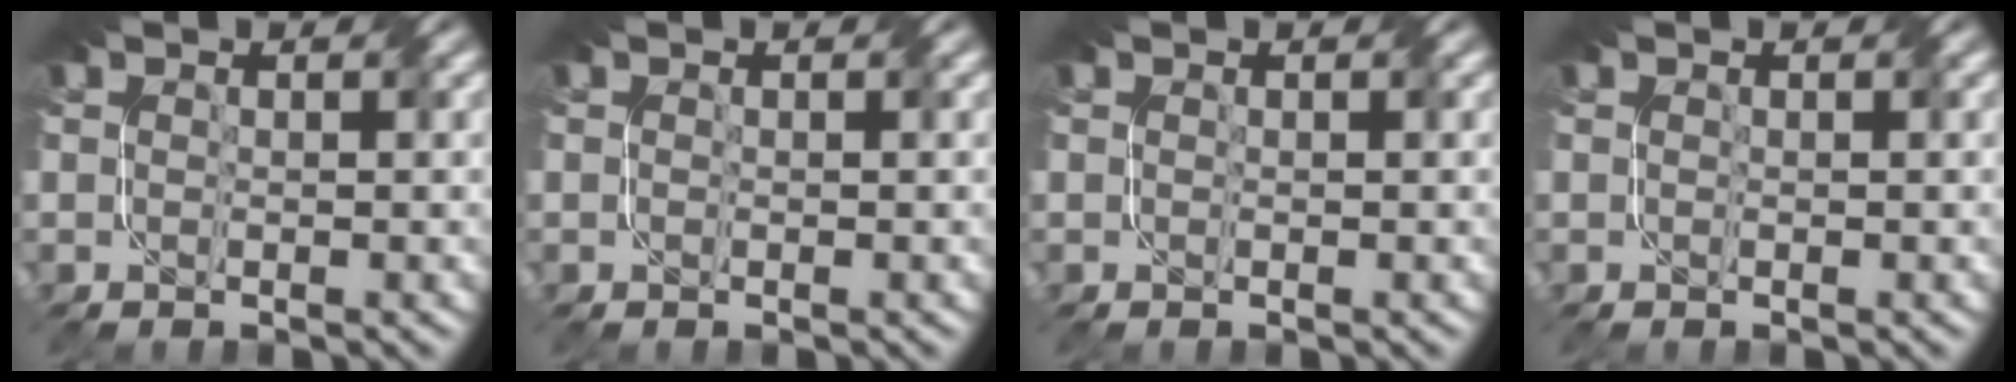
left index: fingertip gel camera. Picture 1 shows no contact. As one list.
[{"total": 0.0}, {"total": 0.0}, {"total": 0.0}]